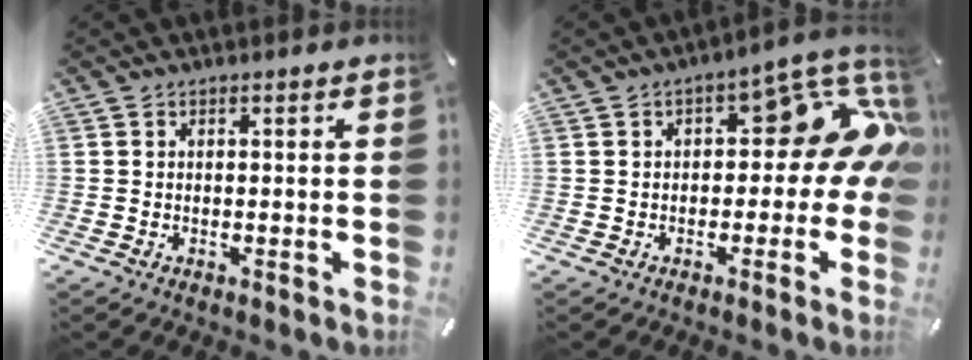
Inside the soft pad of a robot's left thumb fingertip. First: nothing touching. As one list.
[{"total": 13.9, "force": [4.0, 6.9, 11.3], "torque": [-0.129, -0.027, 0.060]}]